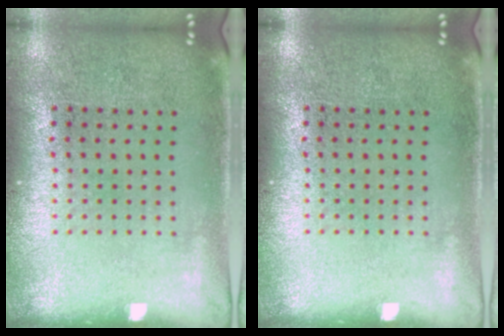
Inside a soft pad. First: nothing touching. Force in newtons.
{"total": 0.0}